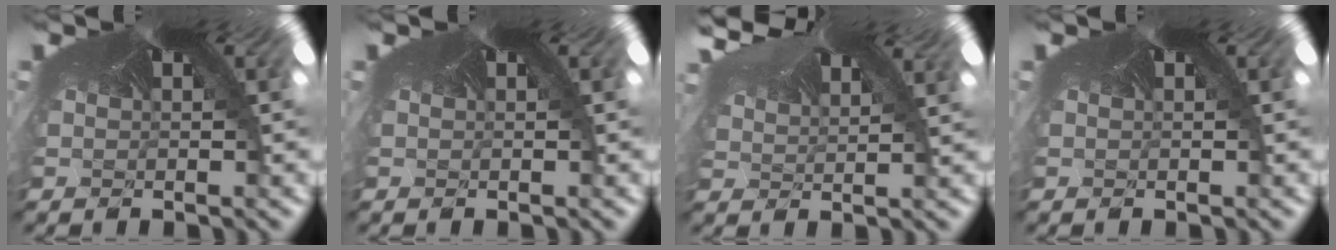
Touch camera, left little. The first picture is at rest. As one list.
[{"total": 0.0}, {"total": 1.8, "force": [1.8, 0.0, -0.6], "torque": [-0.021, -0.003, 0.033]}, {"total": 0.0}]